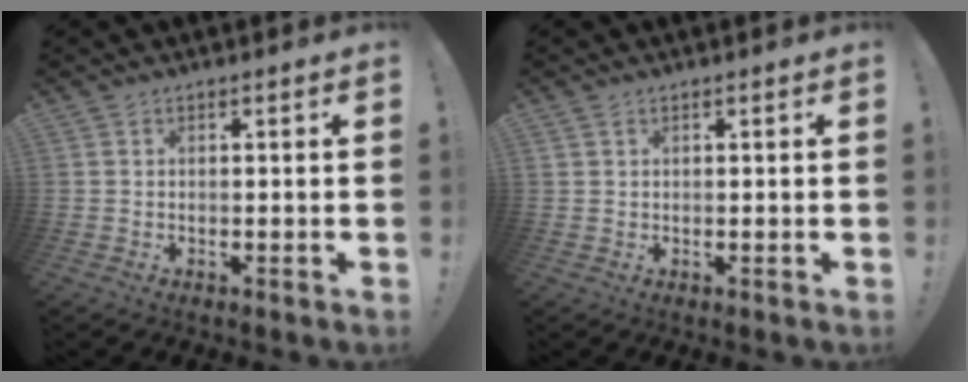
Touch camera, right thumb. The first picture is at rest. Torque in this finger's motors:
{"motor_torque": [-0.07, -0.06, 0.17, -0.04, -0.02]}